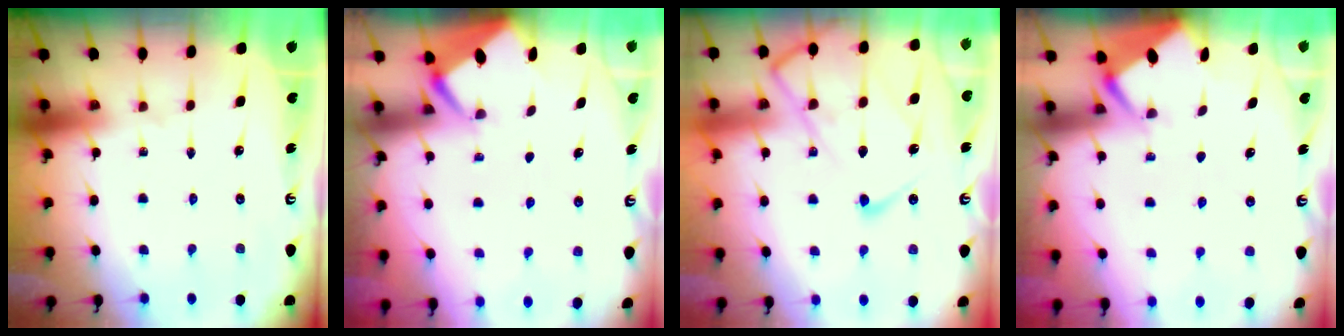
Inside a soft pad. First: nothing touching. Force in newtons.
{"total": 2.5, "press": 2.5, "slide": 0.0}
{"total": 13.4, "press": 13.3, "slide": 1.6}
{"total": 2.6, "press": 2.6, "slide": 0.4}